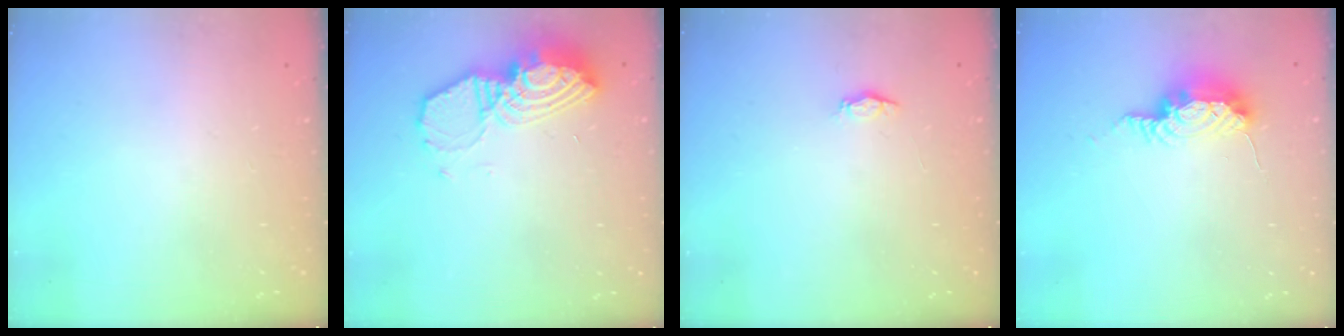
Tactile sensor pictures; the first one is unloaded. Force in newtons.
{"total": 15.7, "press": 15.6, "slide": 1.5}
{"total": 2.2, "press": 2.1, "slide": 0.3}
{"total": 15.2, "press": 10.8, "slide": 10.7}